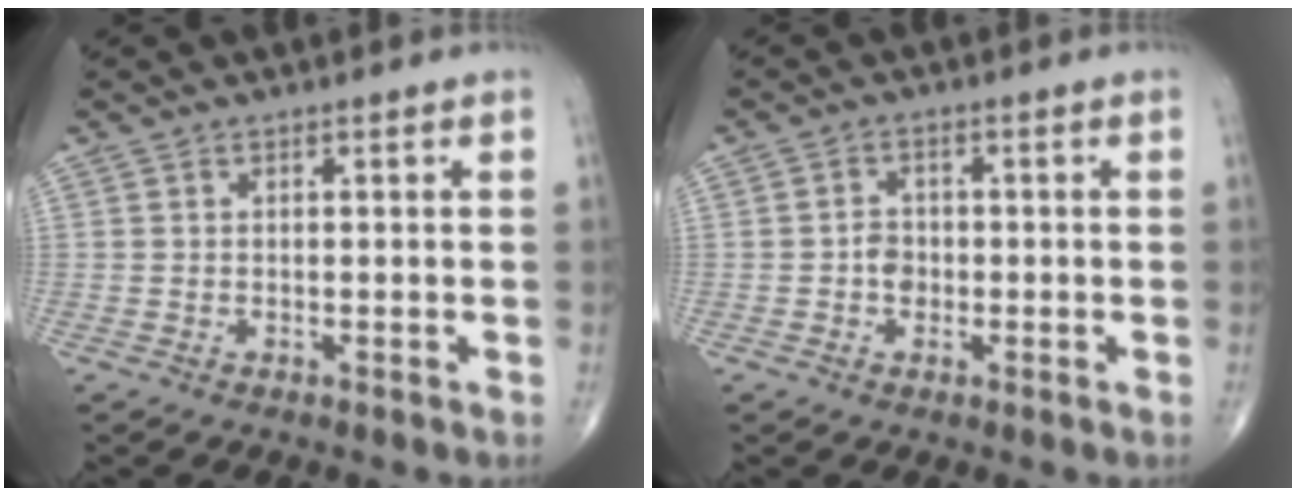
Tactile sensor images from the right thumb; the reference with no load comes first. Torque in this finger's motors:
{"motor_torque": [0.52, 0.43, 0.00, -0.53, -0.01]}